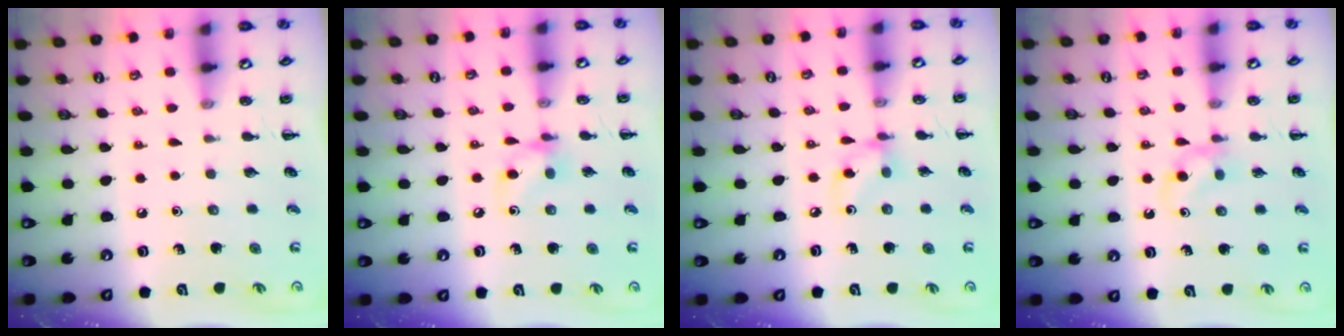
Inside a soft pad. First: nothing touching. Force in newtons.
{"total": 7.2, "press": 7.2, "slide": 1.0}
{"total": 5.1, "press": 5.1, "slide": 0.3}
{"total": 2.5, "press": 2.3, "slide": 1.0}